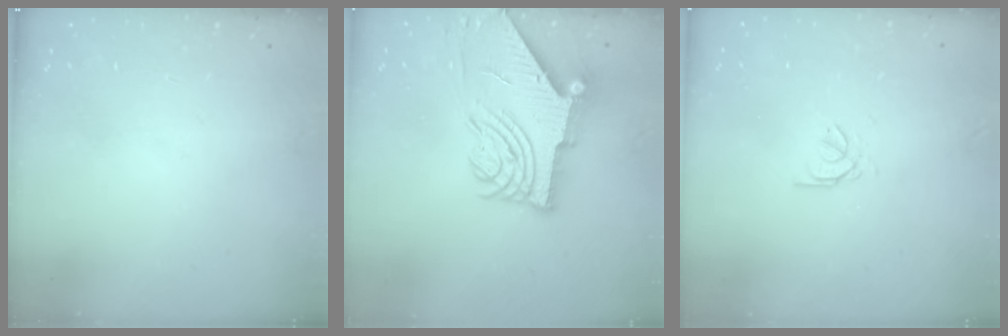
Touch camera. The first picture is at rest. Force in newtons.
{"total": 10.9, "press": 10.8, "slide": 1.2}
{"total": 0.7, "press": 0.6, "slide": 0.4}